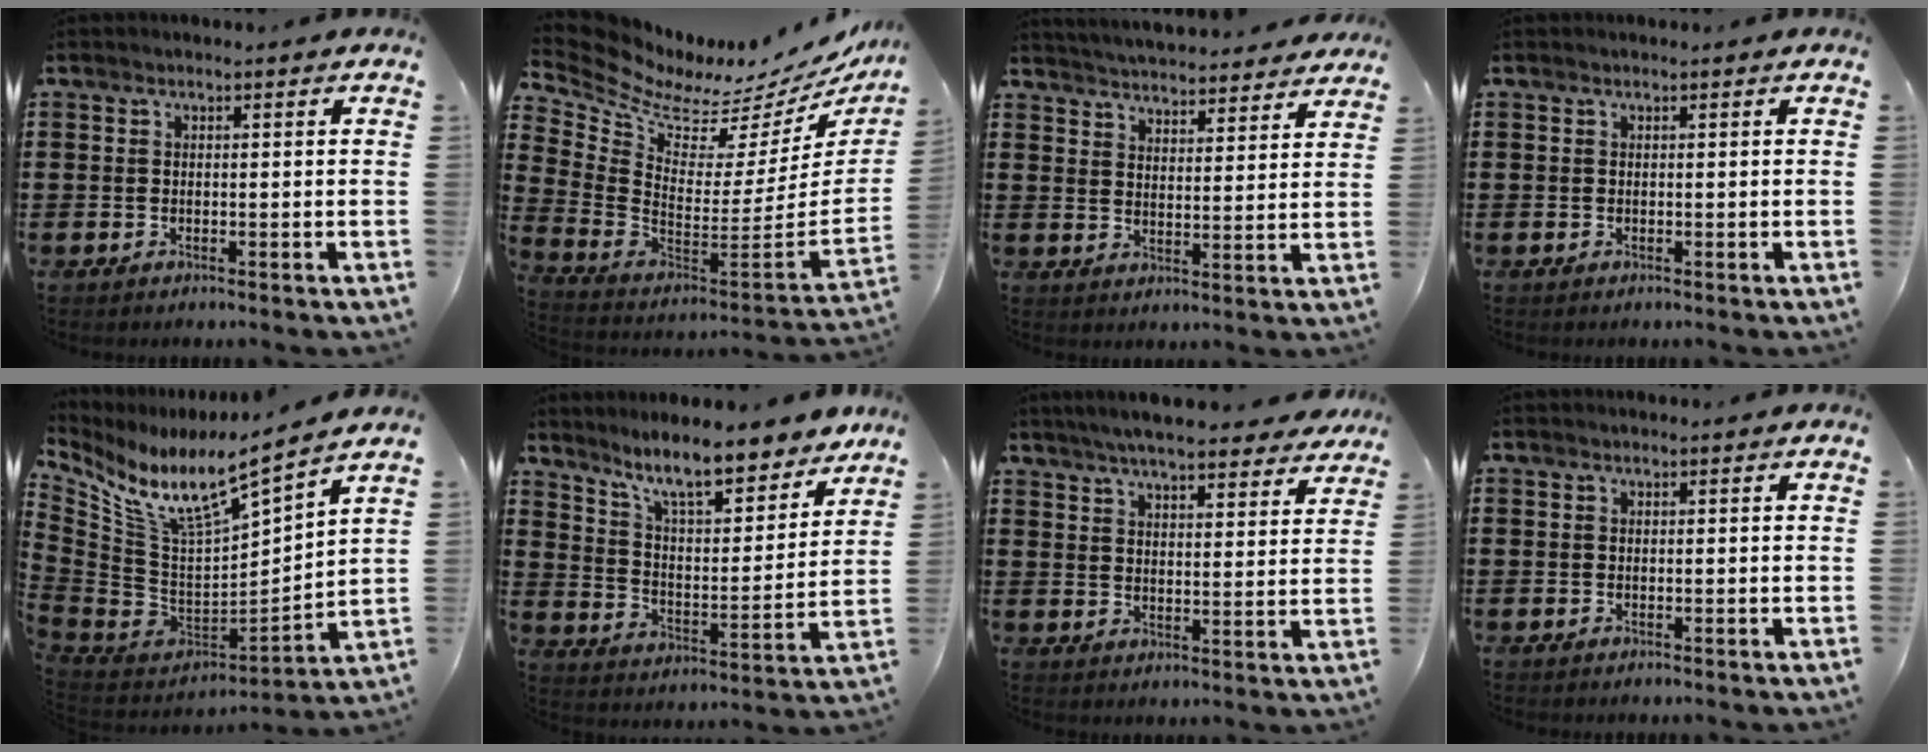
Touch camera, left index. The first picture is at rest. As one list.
[{"total": 5.1, "force": [4.4, 1.9, 1.8], "torque": [-0.071, -0.058, 0.070]}, {"total": 4.5, "force": [4.5, 0.0, 0.1], "torque": [-0.023, -0.030, 0.077]}, {"total": 0.0}, {"total": 10.6, "force": [7.4, 1.4, 7.5], "torque": [-0.170, -0.063, 0.123]}, {"total": 9.6, "force": [8.4, 0.9, 4.6], "torque": [-0.103, -0.053, 0.143]}, {"total": 6.3, "force": [5.9, 0.2, 2.3], "torque": [-0.066, -0.022, 0.105]}, {"total": 0.0}]